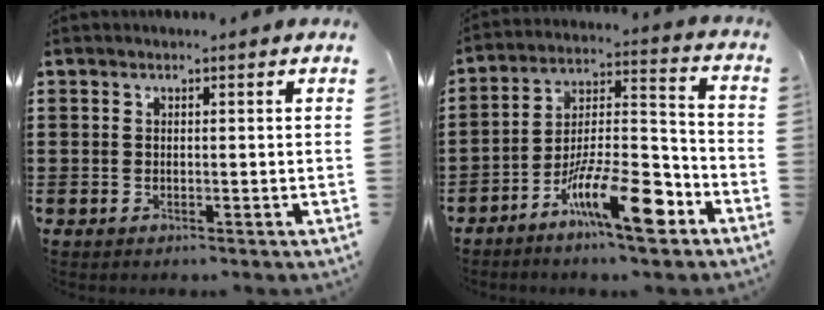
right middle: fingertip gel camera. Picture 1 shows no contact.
{"total": 13.1, "force": [-8.1, 3.0, 9.9], "torque": [-0.179, 0.020, -0.148]}